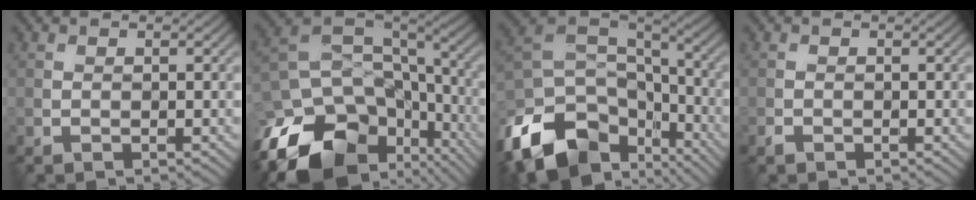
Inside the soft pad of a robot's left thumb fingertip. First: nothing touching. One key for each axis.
{"total": 18.3, "fx": -10.1, "fy": 11.9, "fz": 9.6, "tx": -0.229, "ty": -0.034, "tz": -0.142}
{"total": 16.3, "fx": -9.1, "fy": 10.1, "fz": 9.0, "tx": -0.234, "ty": -0.038, "tz": -0.155}
{"total": 0.7, "fx": -0.5, "fy": 0.4, "fz": 0.2, "tx": -0.005, "ty": -0.002, "tz": -0.011}